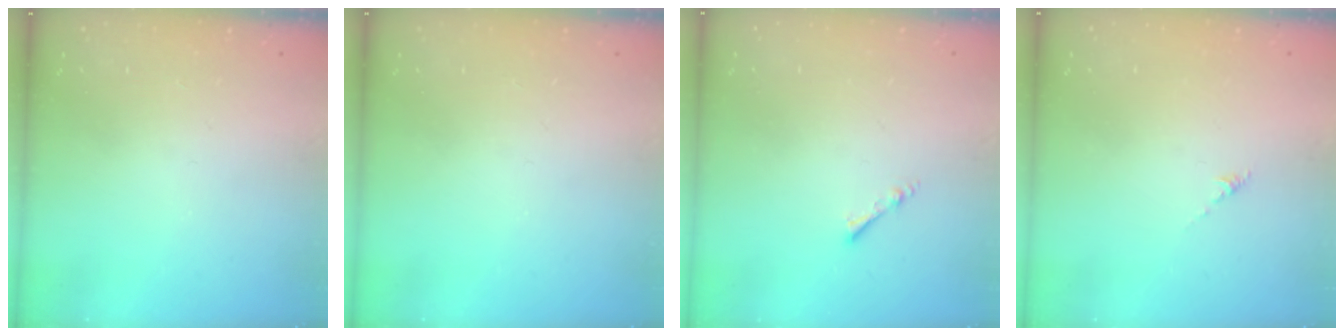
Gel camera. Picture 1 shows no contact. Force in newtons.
{"total": 0.0}
{"total": 1.9, "press": 1.9, "slide": 0.4}
{"total": 0.0}